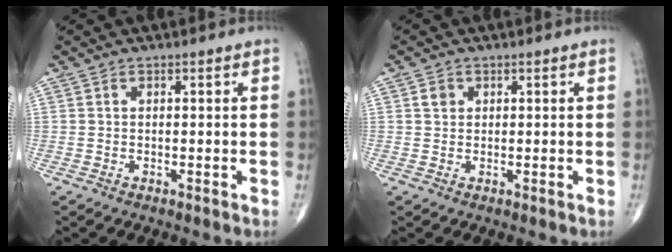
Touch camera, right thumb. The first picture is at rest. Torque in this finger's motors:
{"motor_torque": [0.21, 0.46, 0.44, 0.34, 0.00]}